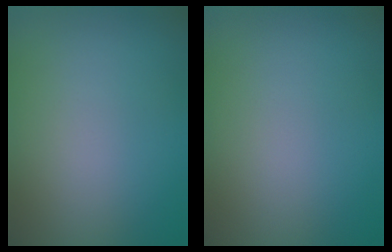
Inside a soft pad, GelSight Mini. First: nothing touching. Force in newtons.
{"total": 0.0}